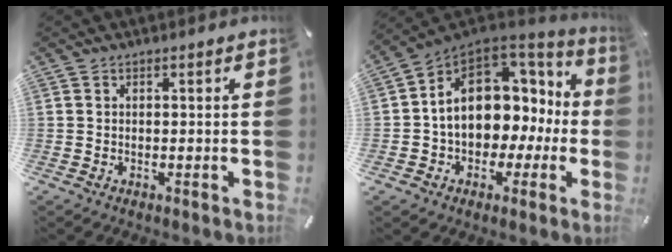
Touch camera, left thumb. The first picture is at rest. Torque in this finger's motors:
{"motor_torque": [2.38, 2.63, 1.18, -0.13, 0.66]}